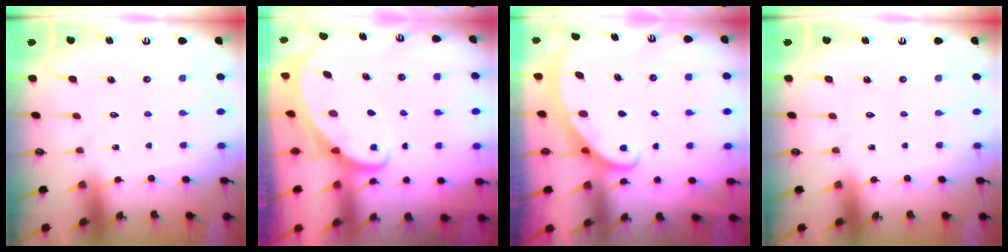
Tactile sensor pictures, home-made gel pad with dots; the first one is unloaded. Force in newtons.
{"total": 3.1, "press": 3.1, "slide": 0.3}
{"total": 2.6, "press": 2.6, "slide": 0.3}
{"total": 0.0}